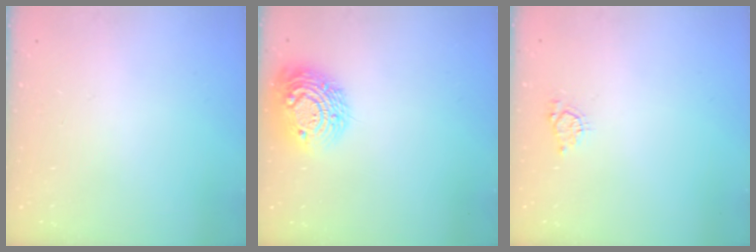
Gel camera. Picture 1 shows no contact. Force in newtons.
{"total": 15.8, "press": 15.8, "slide": 1.1}
{"total": 4.3, "press": 4.3, "slide": 0.6}